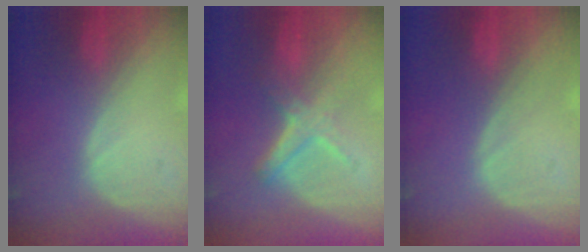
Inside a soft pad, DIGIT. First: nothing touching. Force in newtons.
{"total": 5.4, "press": 5.2, "slide": 1.3}
{"total": 0.0}